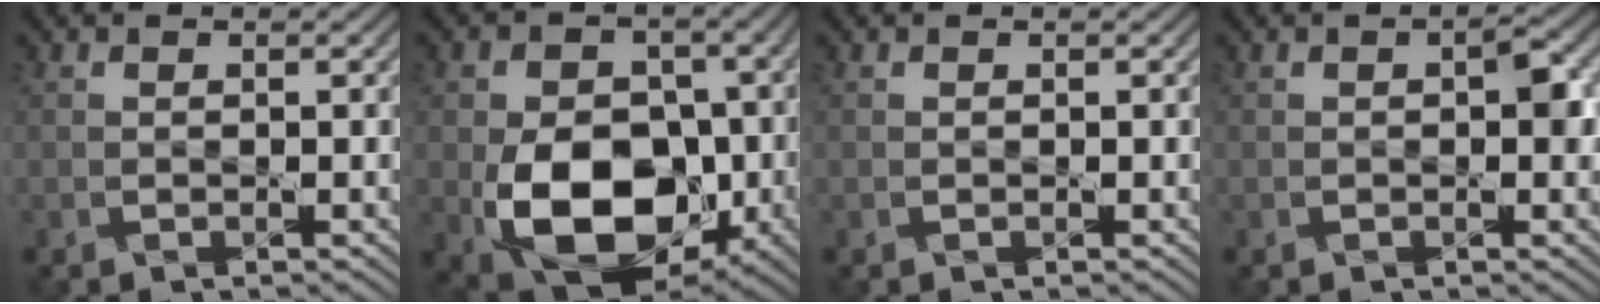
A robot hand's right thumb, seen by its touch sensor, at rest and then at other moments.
{"total": 14.5, "force": [-3.8, 10.1, 9.7], "torque": [-0.161, -0.027, -0.071]}
{"total": 0.0}
{"total": 1.5, "force": [-0.1, 0.7, 1.3], "torque": [-0.016, 0.001, -0.005]}